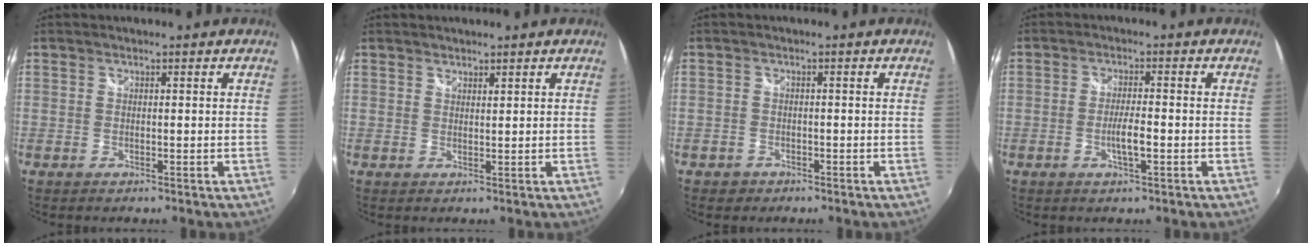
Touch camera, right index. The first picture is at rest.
{"total": 1.1, "force": [1.0, 0.4, 0.1], "torque": [-0.001, 0.001, 0.018]}
{"total": 2.2, "force": [-1.3, 1.7, 0.4], "torque": [-0.014, 0.000, -0.021]}
{"total": 3.6, "force": [-1.3, 0.4, 3.3], "torque": [-0.063, -0.005, -0.023]}